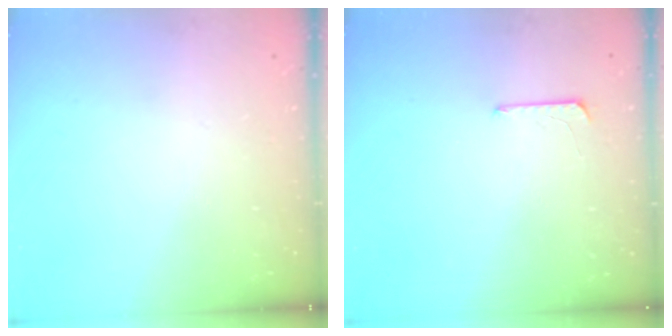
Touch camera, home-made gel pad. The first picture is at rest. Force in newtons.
{"total": 4.9, "press": 4.9, "slide": 0.4}